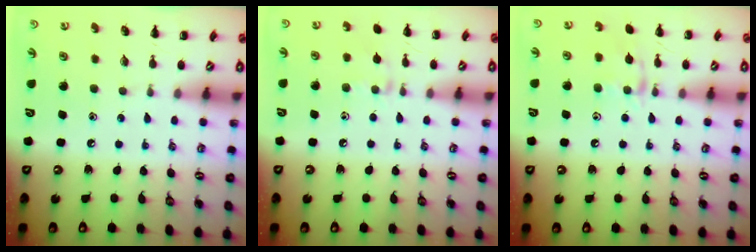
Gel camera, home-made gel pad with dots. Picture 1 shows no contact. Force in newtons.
{"total": 6.9, "press": 6.7, "slide": 1.8}
{"total": 9.4, "press": 9.4, "slide": 0.7}